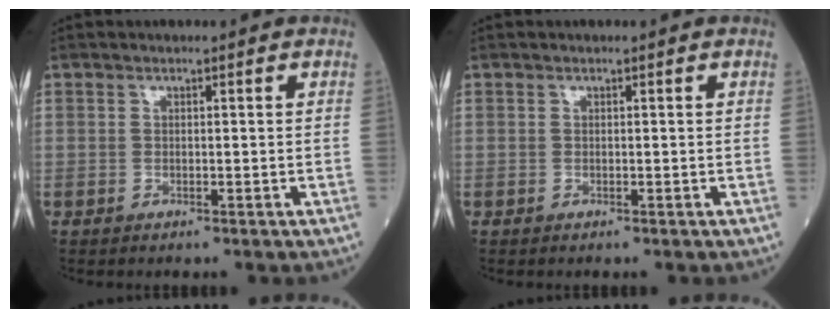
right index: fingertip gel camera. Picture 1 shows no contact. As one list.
[{"total": 0.0}]